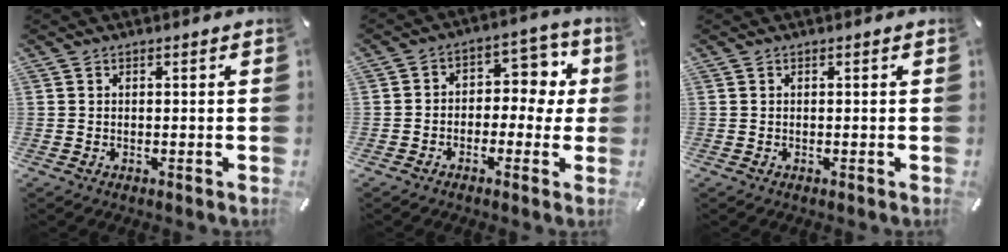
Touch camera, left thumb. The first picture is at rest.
{"total": 7.3, "force": [0.2, 5.9, 4.3], "torque": [-0.054, 0.003, -0.002]}
{"total": 0.0}